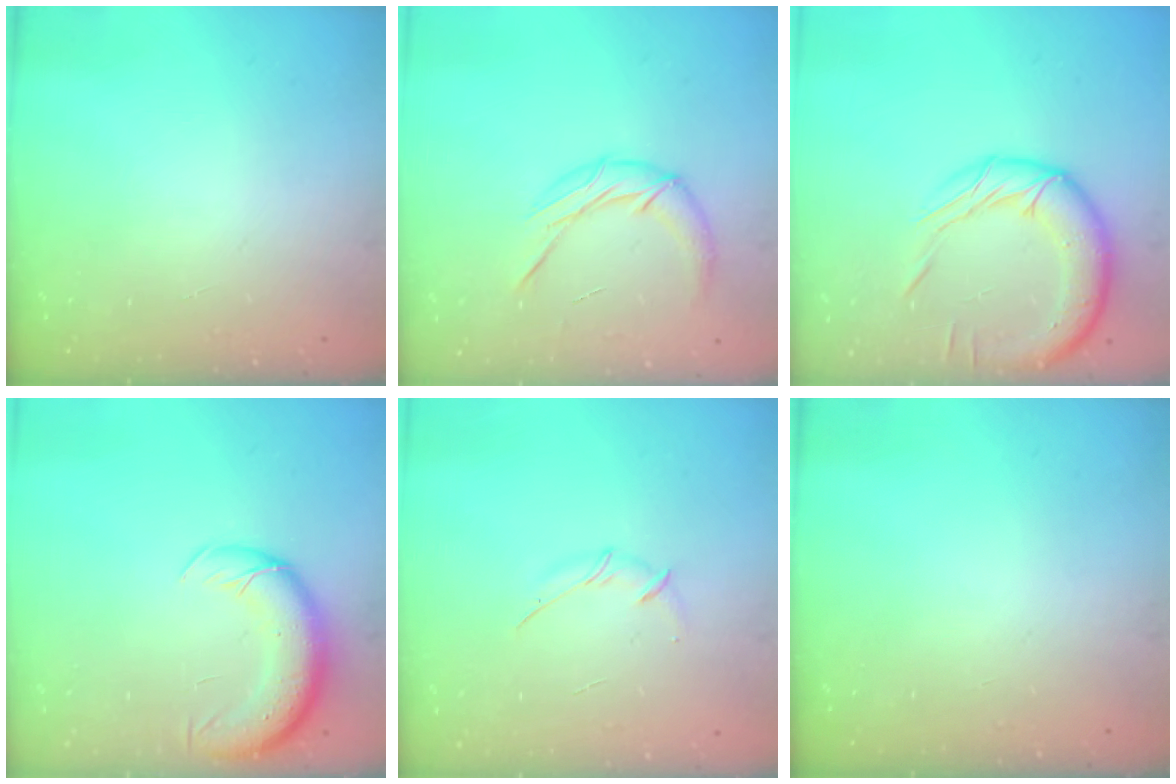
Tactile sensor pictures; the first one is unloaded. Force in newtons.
{"total": 11.7, "press": 11.7, "slide": 1.3}
{"total": 17.0, "press": 16.8, "slide": 2.6}
{"total": 9.9, "press": 9.6, "slide": 2.6}
{"total": 3.8, "press": 3.7, "slide": 0.9}
{"total": 0.0}